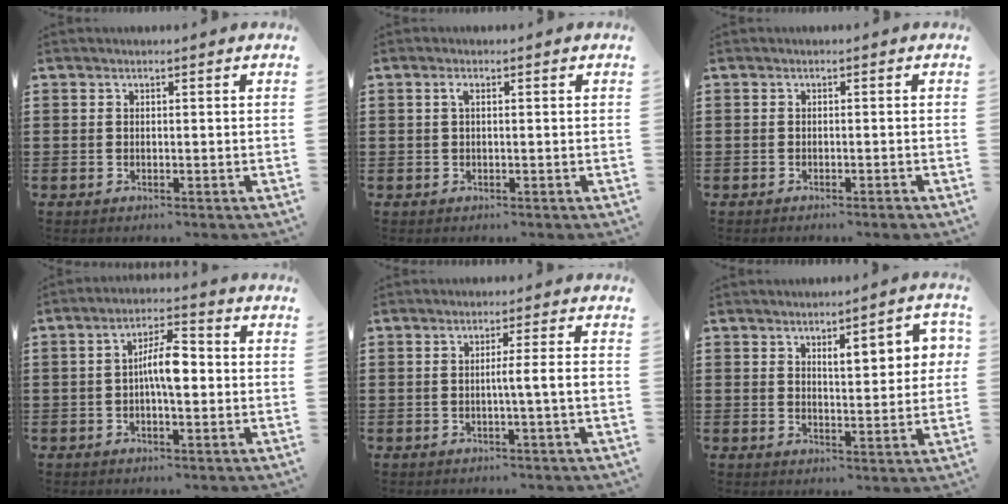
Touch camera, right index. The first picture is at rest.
{"total": 1.2, "force": [0.2, 0.2, 1.2], "torque": [-0.024, 0.002, 0.003]}
{"total": 0.9, "force": [-0.8, 0.0, 0.5], "torque": [-0.011, -0.003, -0.015]}
{"total": 6.3, "force": [-0.4, 2.0, 6.0], "torque": [-0.114, 0.007, -0.012]}
{"total": 3.6, "force": [-0.6, -0.6, 3.5], "torque": [-0.062, -0.008, -0.014]}
{"total": 5.7, "force": [2.2, 1.8, 4.9], "torque": [-0.075, -0.003, 0.030]}